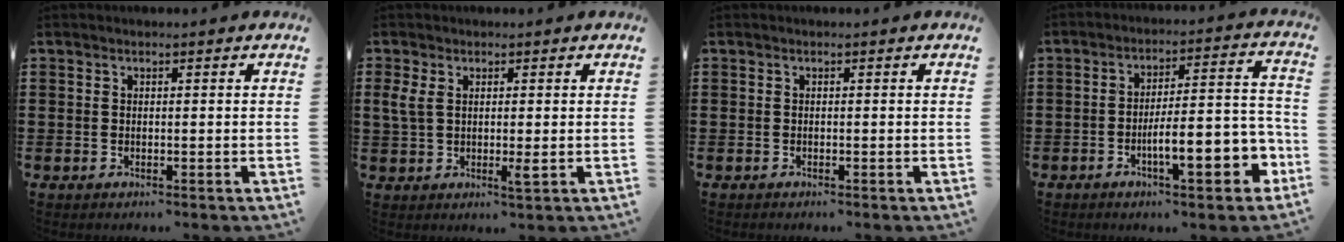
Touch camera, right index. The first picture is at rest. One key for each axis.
{"total": 4.5, "fx": 0.4, "fy": 1.9, "fz": 4.1, "tx": -0.099, "ty": -0.005, "tz": 0.002}
{"total": 0.0}
{"total": 10.1, "fx": -4.2, "fy": 2.3, "fz": 8.9, "tx": -0.130, "ty": -0.007, "tz": -0.073}